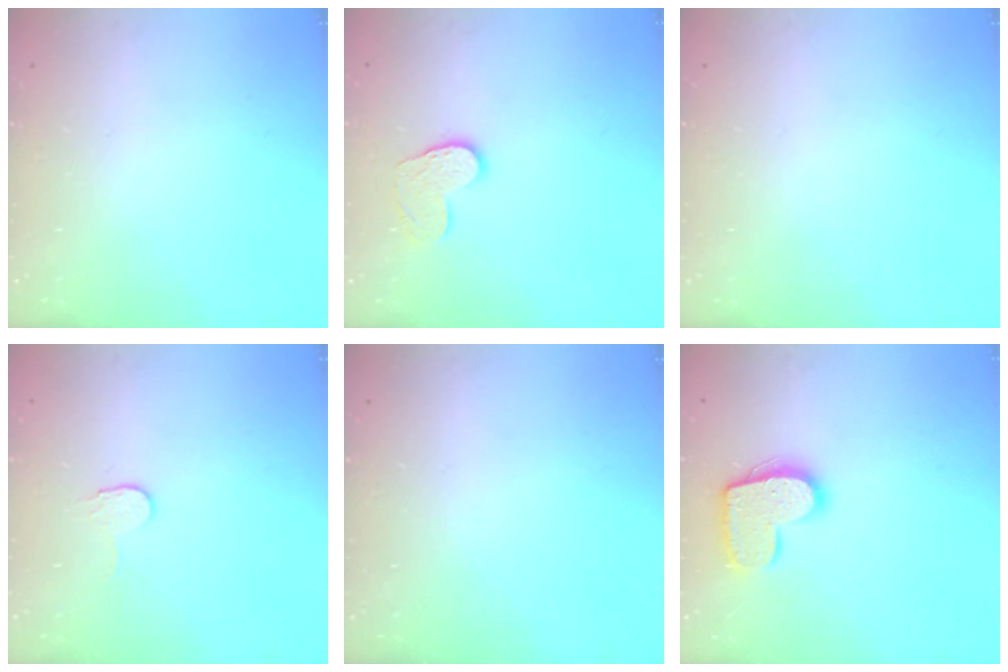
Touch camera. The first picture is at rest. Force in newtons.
{"total": 8.8, "press": 8.8, "slide": 0.7}
{"total": 0.0}
{"total": 3.2, "press": 3.2, "slide": 0.3}
{"total": 0.0}
{"total": 13.5, "press": 13.5, "slide": 0.7}